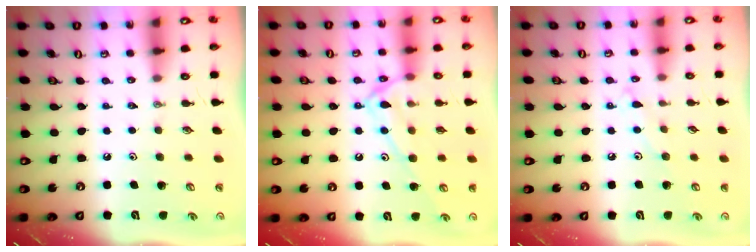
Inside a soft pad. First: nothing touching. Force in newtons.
{"total": 13.9, "press": 13.9, "slide": 0.9}
{"total": 6.3, "press": 6.3, "slide": 0.7}